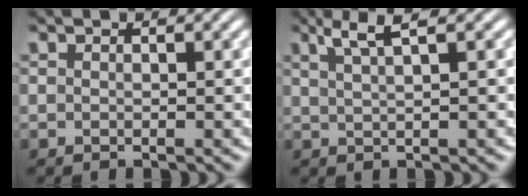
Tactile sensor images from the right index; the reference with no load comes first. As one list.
[{"total": 3.1, "force": [2.1, 0.2, 2.2], "torque": [-0.031, 0.008, 0.039]}]